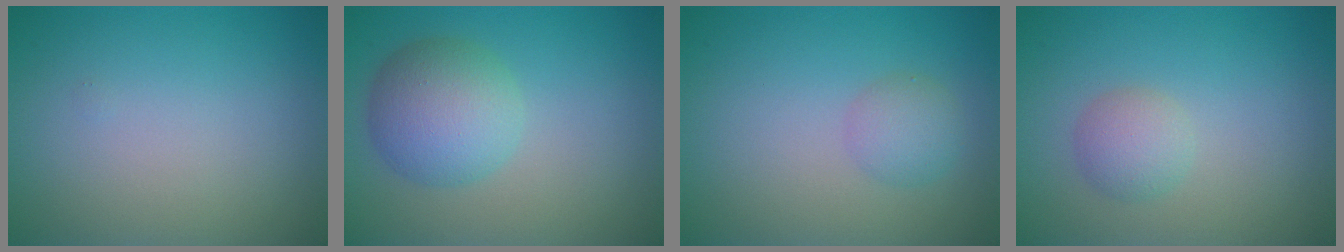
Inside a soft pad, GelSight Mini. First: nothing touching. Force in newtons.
{"total": 5.2, "press": 5.2, "slide": 0.2}
{"total": 2.0, "press": 2.0, "slide": 0.0}
{"total": 2.0, "press": 2.0, "slide": 0.1}